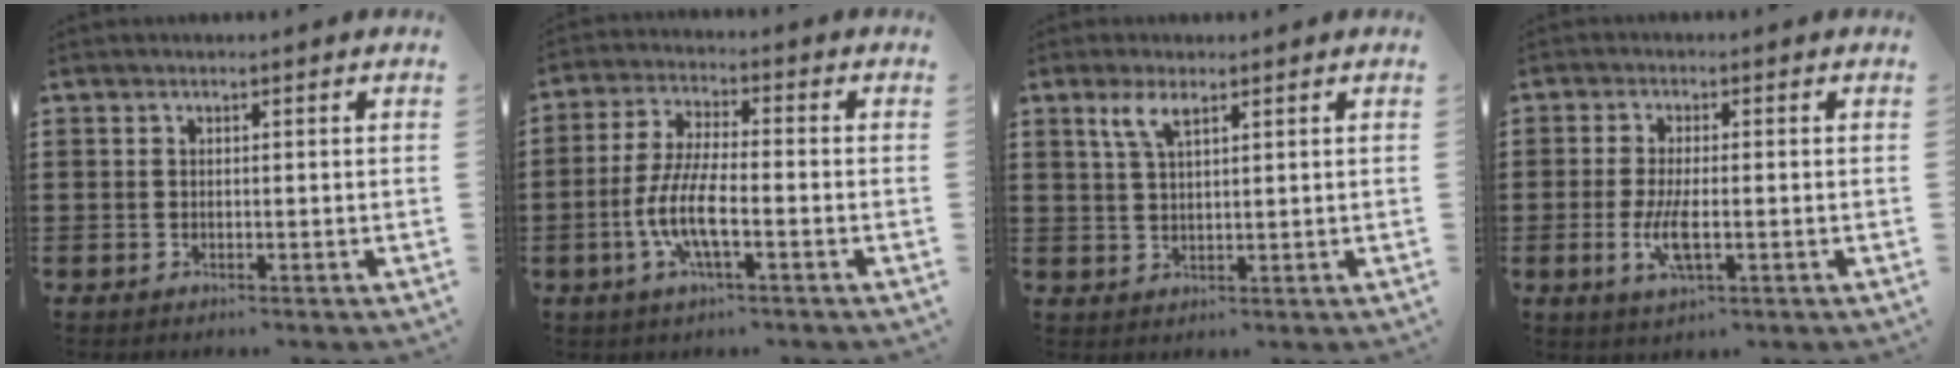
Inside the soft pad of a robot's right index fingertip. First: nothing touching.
{"total": 7.8, "force": [-2.9, 1.8, 7.0], "torque": [-0.157, -0.013, -0.059]}
{"total": 3.7, "force": [2.1, 1.1, 2.8], "torque": [-0.062, 0.006, 0.036]}
{"total": 5.5, "force": [-1.3, 1.7, 5.0], "torque": [-0.112, -0.010, -0.028]}